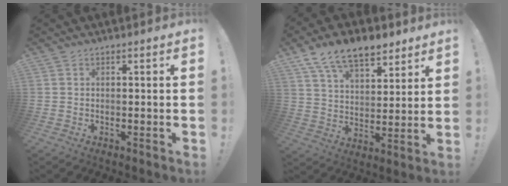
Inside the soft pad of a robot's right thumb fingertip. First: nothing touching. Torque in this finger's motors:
{"motor_torque": [0.69, 1.58, 0.47, 0.18, 0.08]}